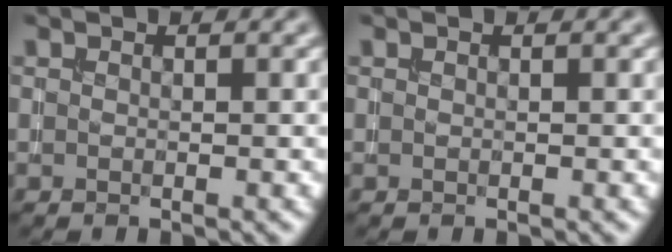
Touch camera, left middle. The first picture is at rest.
{"total": 0.0}